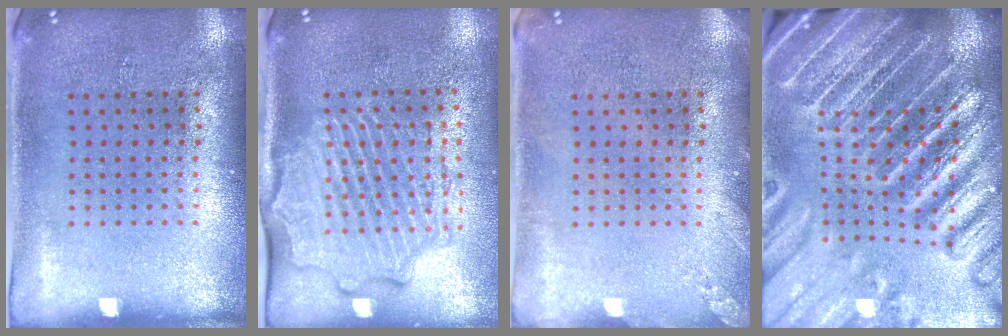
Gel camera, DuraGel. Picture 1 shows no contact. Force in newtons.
{"total": 2.6, "press": 2.3, "slide": 1.2}
{"total": 1.2, "press": 1.2, "slide": 0.1}
{"total": 5.4, "press": 4.7, "slide": 2.6}